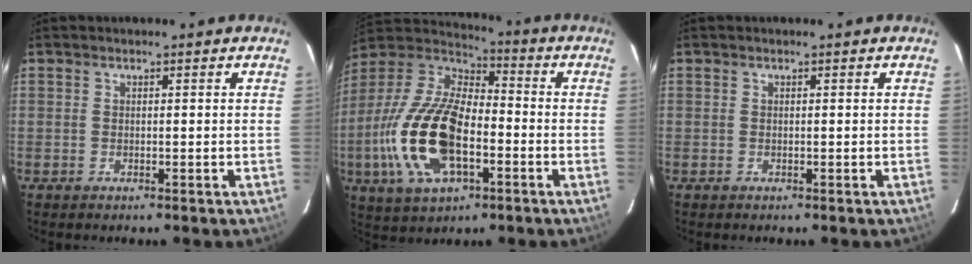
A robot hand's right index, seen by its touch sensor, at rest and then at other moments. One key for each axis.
{"total": 20.9, "fx": -5.7, "fy": 10.1, "fz": 17.4, "tx": -0.377, "ty": -0.013, "tz": -0.105}
{"total": 0.0}